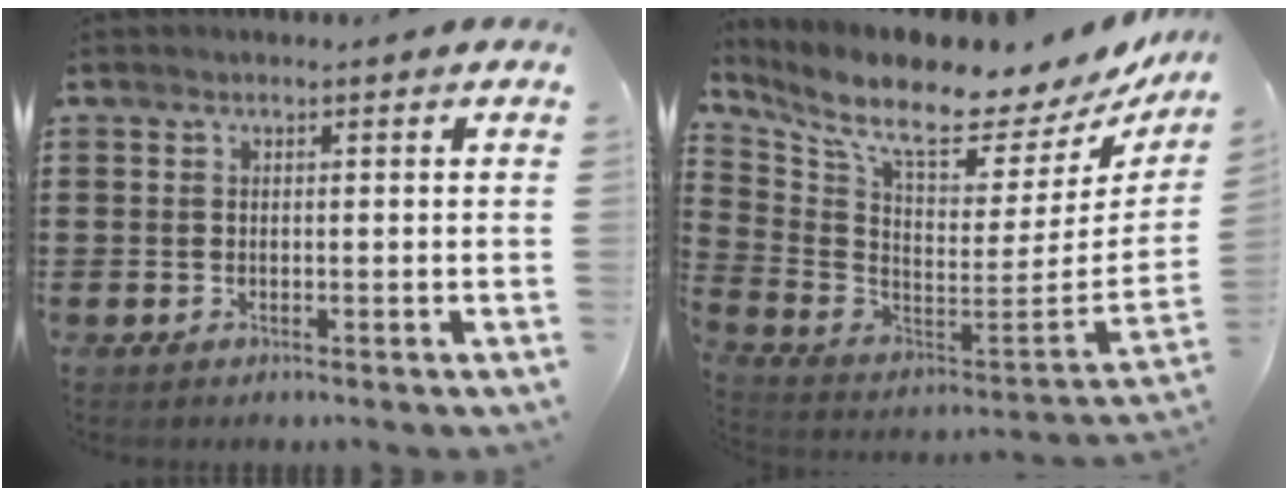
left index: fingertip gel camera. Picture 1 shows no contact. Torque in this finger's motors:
{"motor_torque": [2.14, 0.00, 1.05, 0.21]}